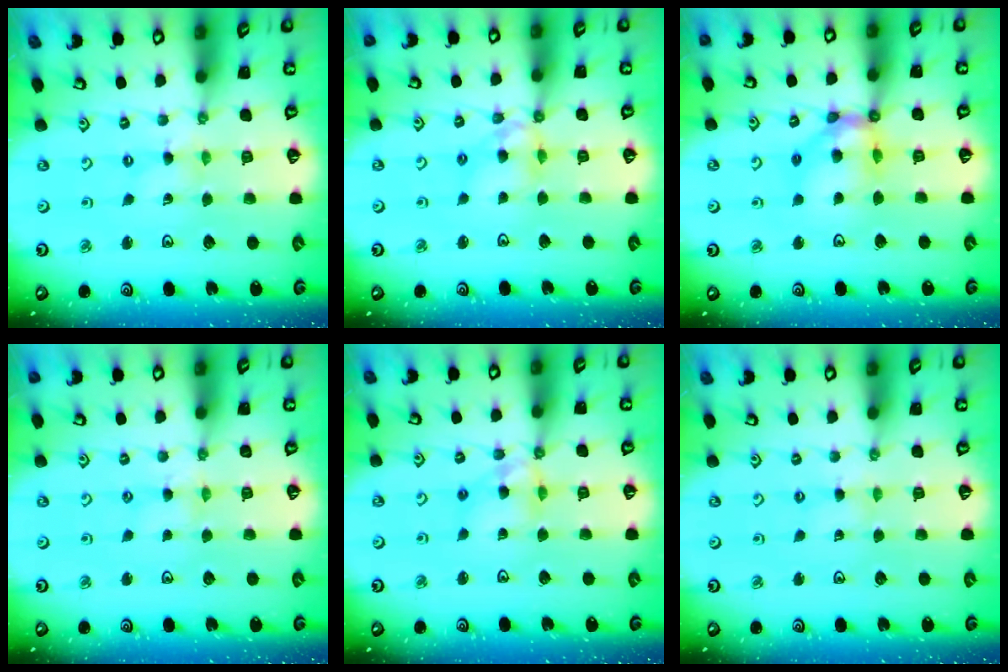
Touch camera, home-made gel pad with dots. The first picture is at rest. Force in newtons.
{"total": 10.4, "press": 10.3, "slide": 1.1}
{"total": 12.9, "press": 12.8, "slide": 1.4}
{"total": 2.8, "press": 2.8, "slide": 0.4}
{"total": 10.4, "press": 10.3, "slide": 1.1}
{"total": 2.0, "press": 2.0, "slide": 0.3}